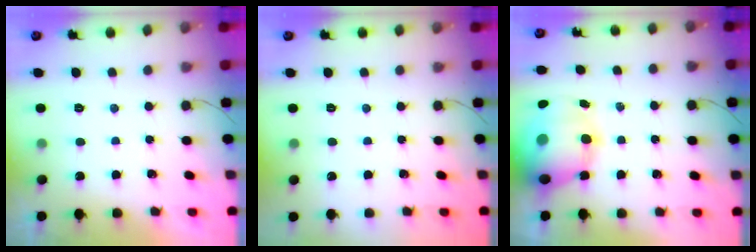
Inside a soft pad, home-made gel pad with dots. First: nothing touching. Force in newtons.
{"total": 0.0}
{"total": 20.5, "press": 19.9, "slide": 4.9}